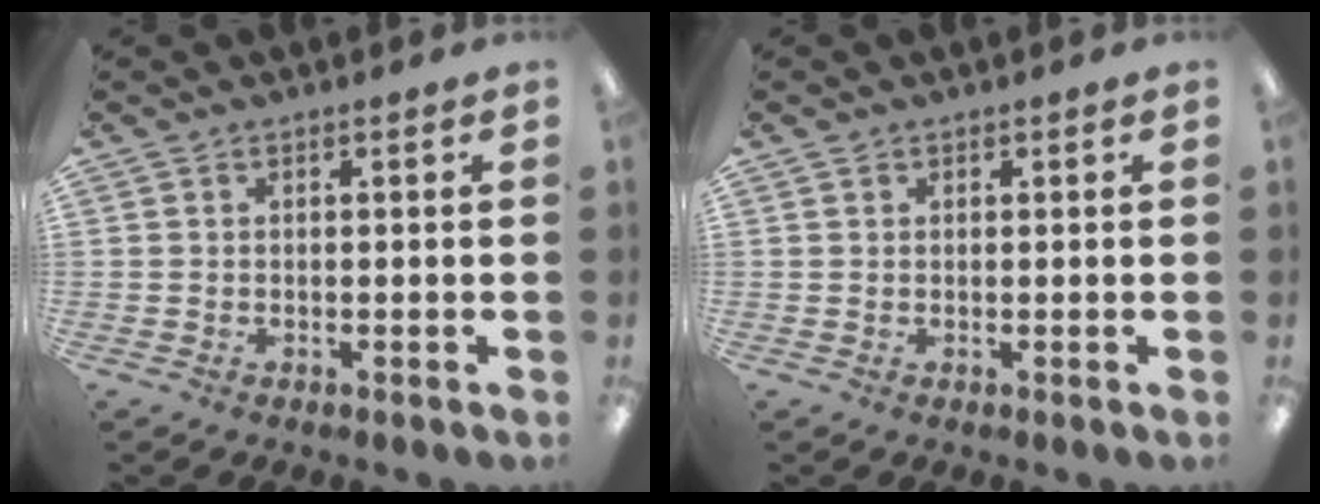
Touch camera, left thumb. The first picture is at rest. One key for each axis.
{"total": 0.6, "fx": 0.4, "fy": 0.5, "fz": 0.1, "tx": -0.003, "ty": 0.003, "tz": 0.006}